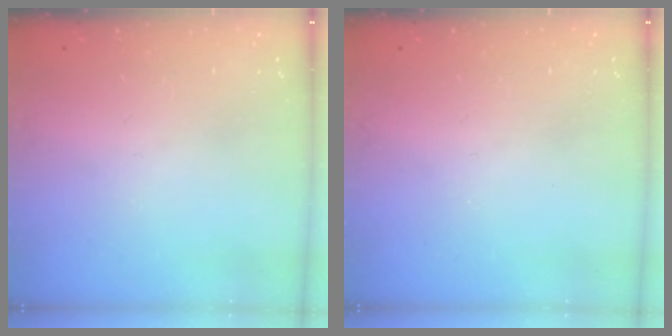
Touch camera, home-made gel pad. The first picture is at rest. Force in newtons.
{"total": 0.0}